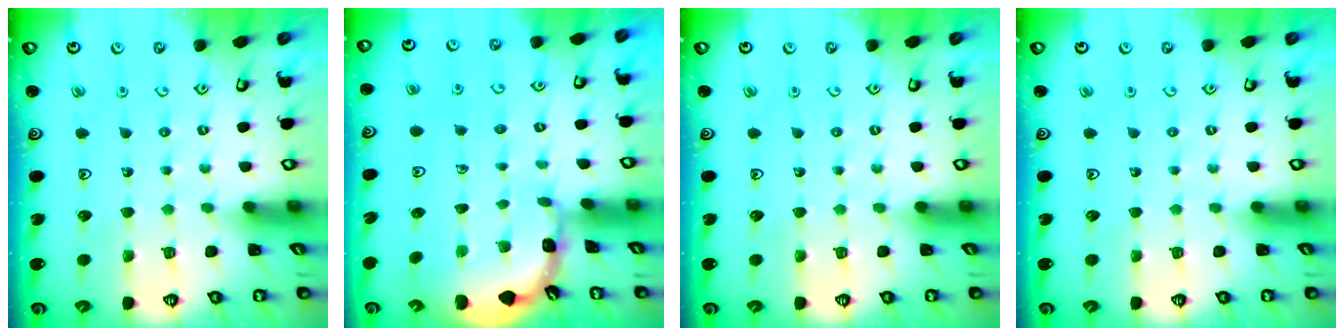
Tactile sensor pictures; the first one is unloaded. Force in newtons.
{"total": 1.7, "press": 1.6, "slide": 0.1}
{"total": 0.0}
{"total": 0.0}